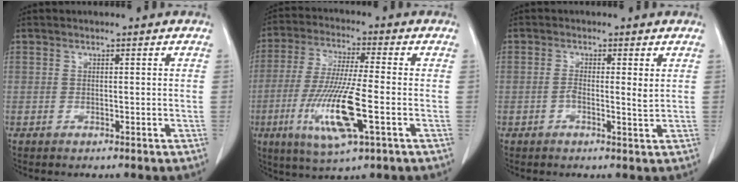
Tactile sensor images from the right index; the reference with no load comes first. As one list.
[{"total": 13.3, "force": [-4.1, 1.0, 12.6], "torque": [-0.258, -0.022, -0.074]}, {"total": 2.5, "force": [0.0, 0.4, 2.4], "torque": [-0.039, 0.000, 0.001]}]